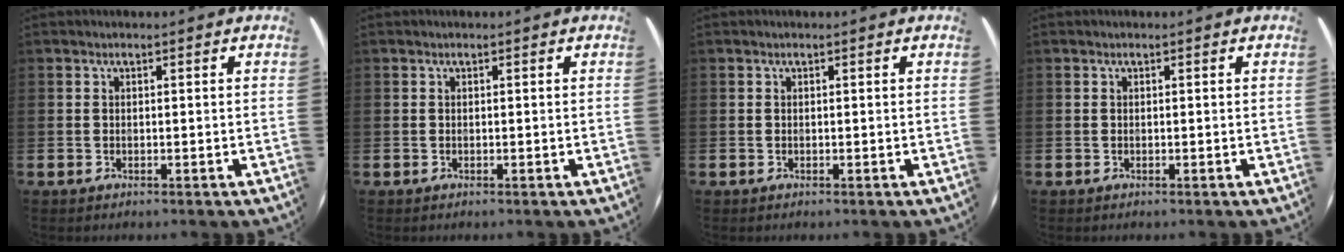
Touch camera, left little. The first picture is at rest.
{"total": 0.0}
{"total": 0.0}
{"total": 0.0}